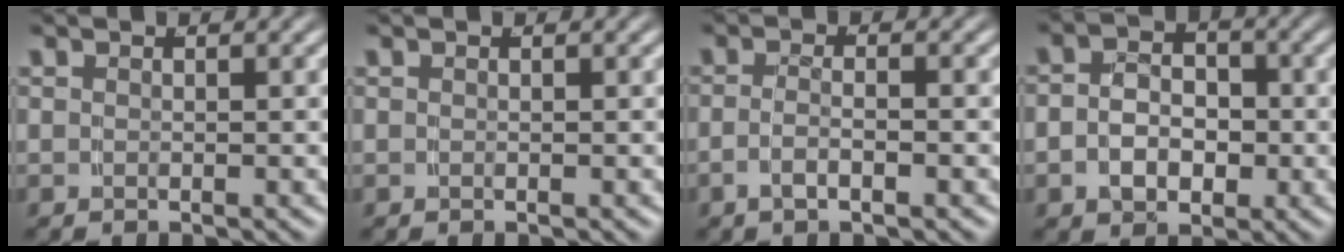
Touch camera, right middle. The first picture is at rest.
{"total": 0.0}
{"total": 2.0, "force": [-1.4, 0.2, 1.5], "torque": [-0.032, -0.008, -0.020]}
{"total": 5.0, "force": [-1.1, 3.9, 3.0], "torque": [-0.056, -0.010, -0.017]}